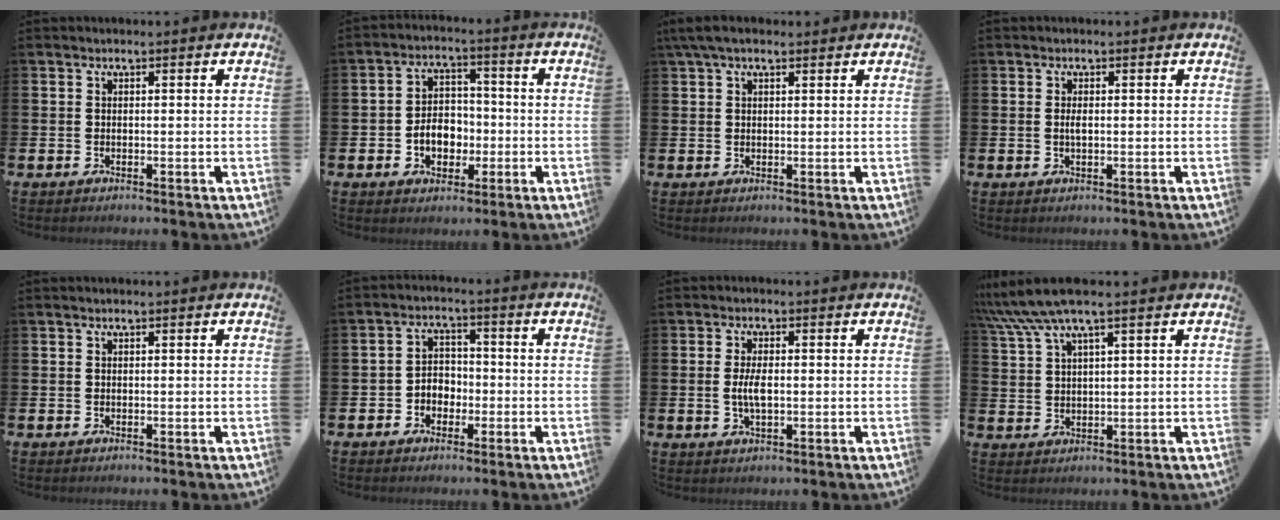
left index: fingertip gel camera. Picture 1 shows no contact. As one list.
[{"total": 5.4, "force": [-1.5, 4.1, 3.1], "torque": [-0.044, 0.005, -0.035]}, {"total": 3.4, "force": [2.5, 1.2, 2.1], "torque": [-0.040, 0.000, 0.044]}, {"total": 1.2, "force": [0.1, 0.4, 1.1], "torque": [-0.019, 0.002, -0.001]}, {"total": 0.0}, {"total": 3.1, "force": [-1.5, 2.5, 1.1], "torque": [-0.024, 0.006, -0.036]}, {"total": 3.5, "force": [-0.1, 1.4, 3.2], "torque": [-0.066, 0.000, -0.006]}, {"total": 6.7, "force": [5.2, 0.8, 4.1], "torque": [-0.093, -0.007, 0.094]}]